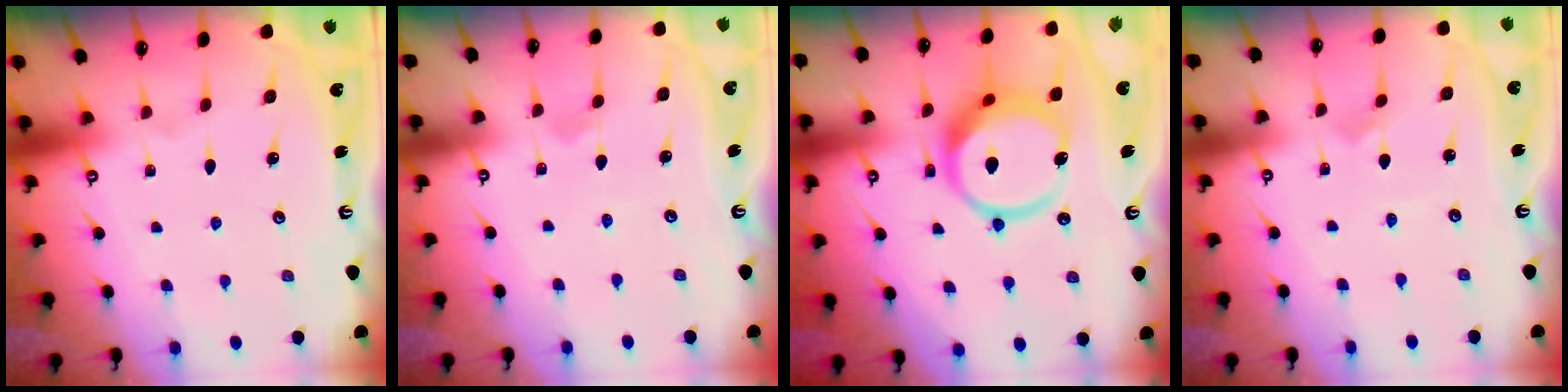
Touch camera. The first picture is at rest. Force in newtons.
{"total": 1.5, "press": 1.5, "slide": 0.4}
{"total": 12.8, "press": 12.7, "slide": 1.7}
{"total": 1.8, "press": 1.8, "slide": 0.2}